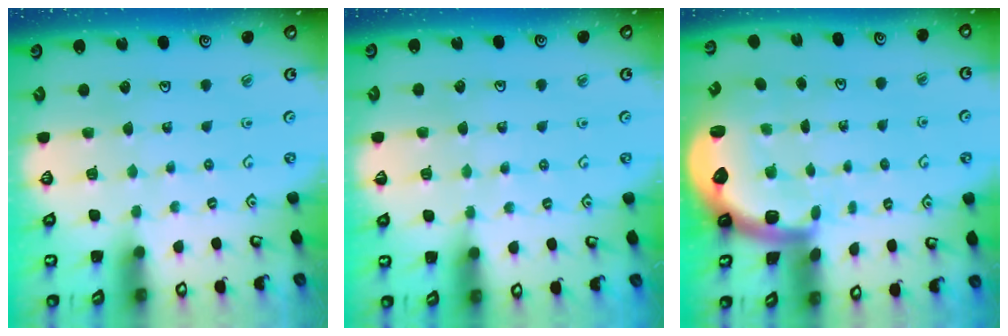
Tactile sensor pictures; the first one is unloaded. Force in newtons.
{"total": 3.0, "press": 2.9, "slide": 0.6}
{"total": 2.9, "press": 2.6, "slide": 1.4}